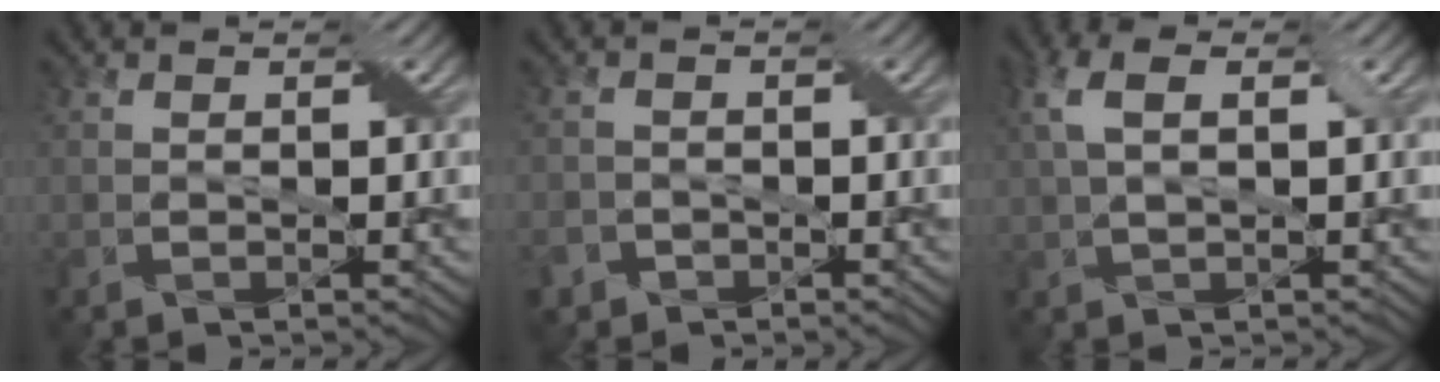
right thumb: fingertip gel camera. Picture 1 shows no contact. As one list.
[{"total": 3.3, "force": [-2.2, 2.3, 0.6], "torque": [-0.012, 0.001, -0.044]}, {"total": 5.0, "force": [1.5, 2.1, 4.3], "torque": [-0.105, 0.015, 0.028]}]